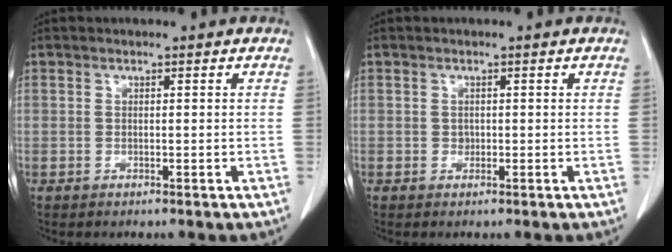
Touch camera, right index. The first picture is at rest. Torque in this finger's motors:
{"motor_torque": [0.03, -0.01, -0.01, 0.01]}